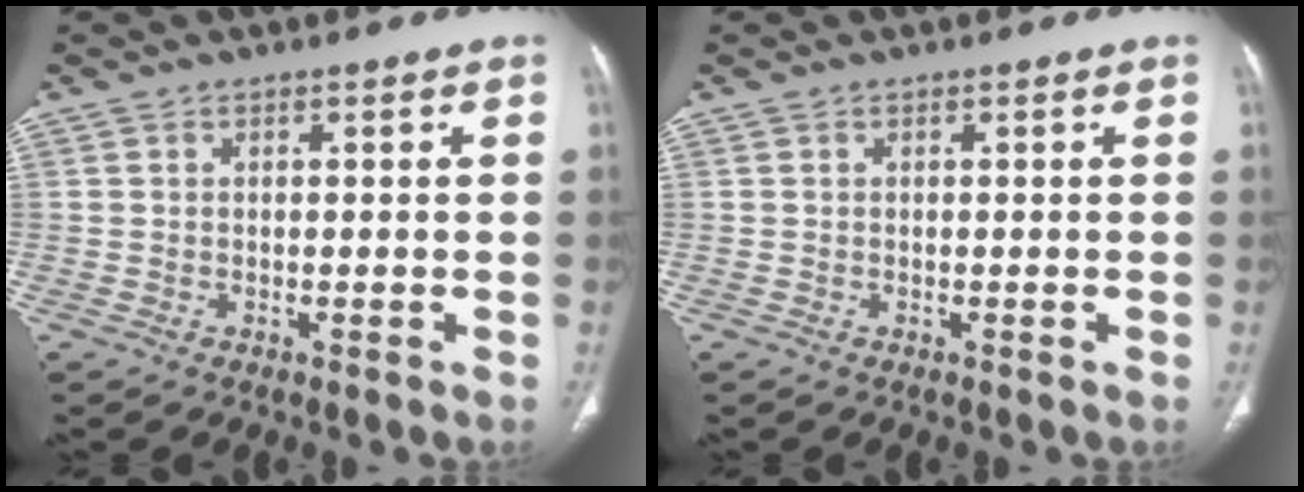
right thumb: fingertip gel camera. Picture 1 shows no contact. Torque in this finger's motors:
{"motor_torque": [-0.12, 0.12, -0.02, 0.33, 0.02]}